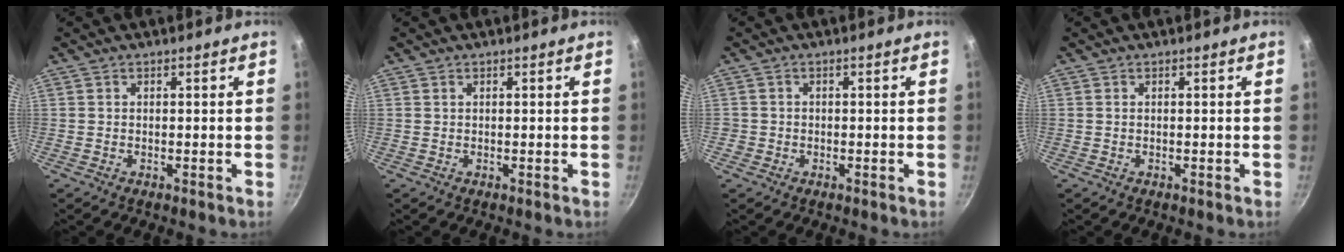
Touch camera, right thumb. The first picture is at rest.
{"total": 0.0}
{"total": 1.3, "force": [-0.5, 1.2, 0.2], "torque": [-0.002, 0.003, -0.008]}
{"total": 0.0}